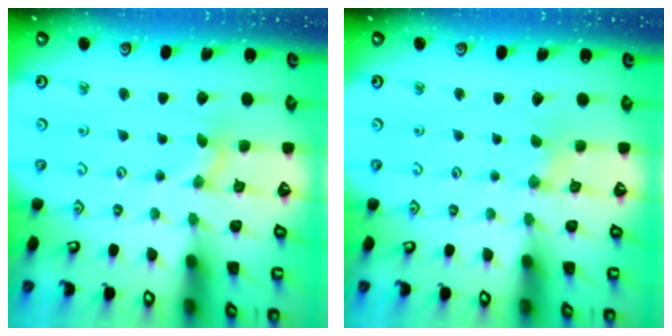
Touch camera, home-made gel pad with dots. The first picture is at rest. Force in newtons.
{"total": 0.5, "press": 0.5, "slide": 0.1}